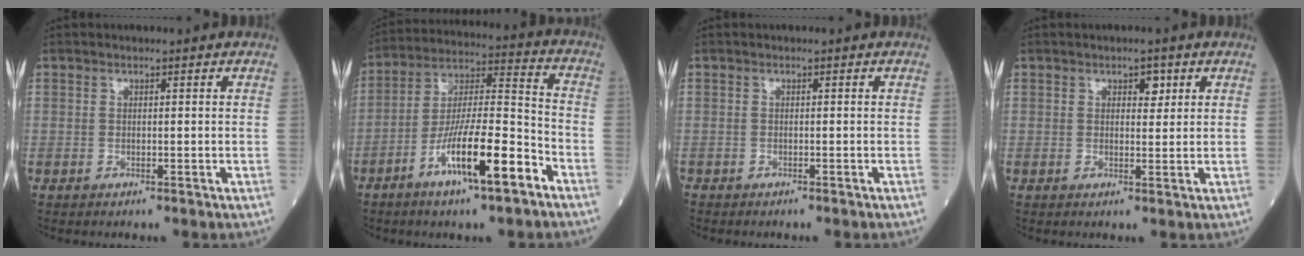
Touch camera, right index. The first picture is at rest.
{"total": 14.4, "force": [-7.4, 1.8, 12.2], "torque": [-0.218, -0.005, -0.132]}
{"total": 0.8, "force": [-0.8, 0.1, 0.2], "torque": [-0.002, 0.000, -0.014]}
{"total": 2.1, "force": [1.1, 1.1, 1.5], "torque": [-0.016, 0.002, 0.014]}